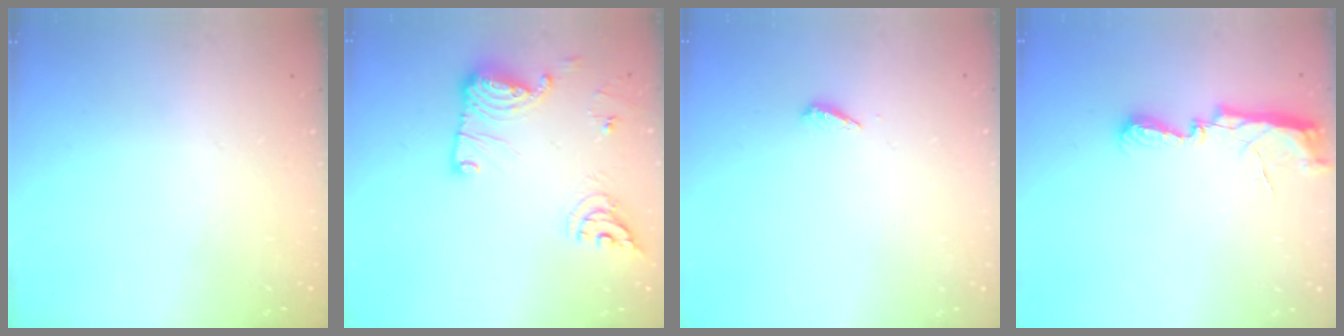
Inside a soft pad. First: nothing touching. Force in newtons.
{"total": 14.5, "press": 14.5, "slide": 0.4}
{"total": 2.9, "press": 2.9, "slide": 0.3}
{"total": 7.3, "press": 7.3, "slide": 0.5}